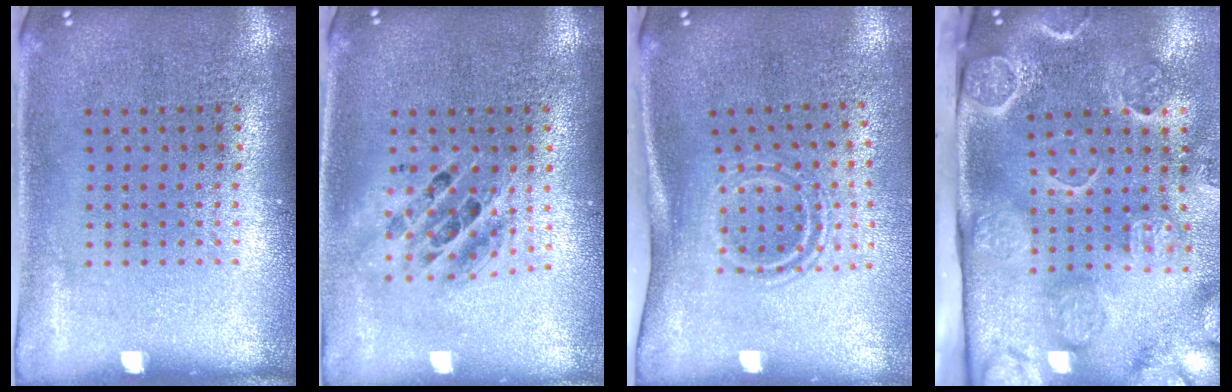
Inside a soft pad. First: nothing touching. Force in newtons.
{"total": 1.5, "press": 1.3, "slide": 0.8}
{"total": 1.7, "press": 1.0, "slide": 1.3}
{"total": 4.8, "press": 3.6, "slide": 3.3}